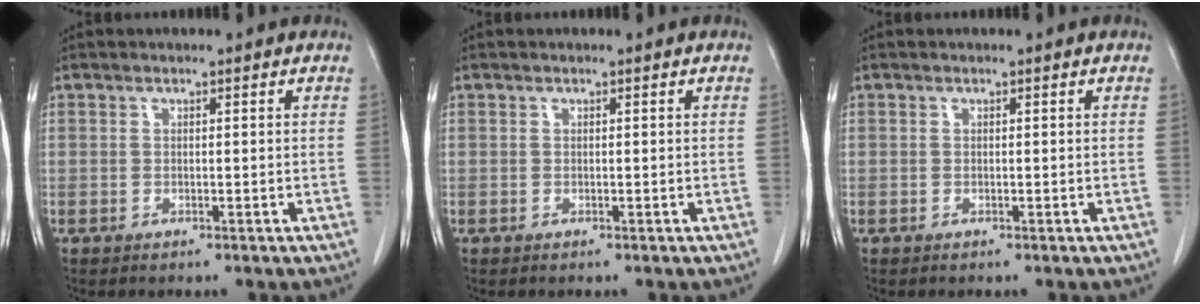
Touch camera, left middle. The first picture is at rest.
{"total": 0.0}
{"total": 0.0}